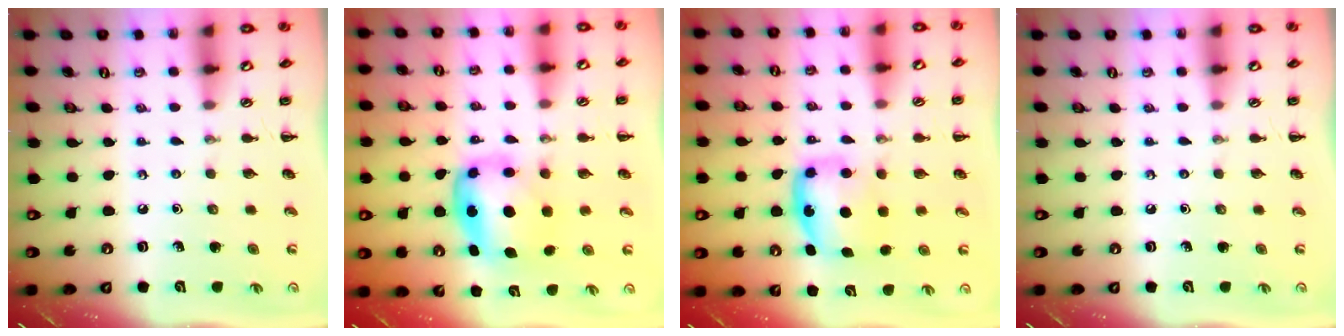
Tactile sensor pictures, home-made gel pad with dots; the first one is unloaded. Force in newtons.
{"total": 6.2, "press": 6.0, "slide": 1.5}
{"total": 7.4, "press": 7.3, "slide": 1.1}
{"total": 0.0}